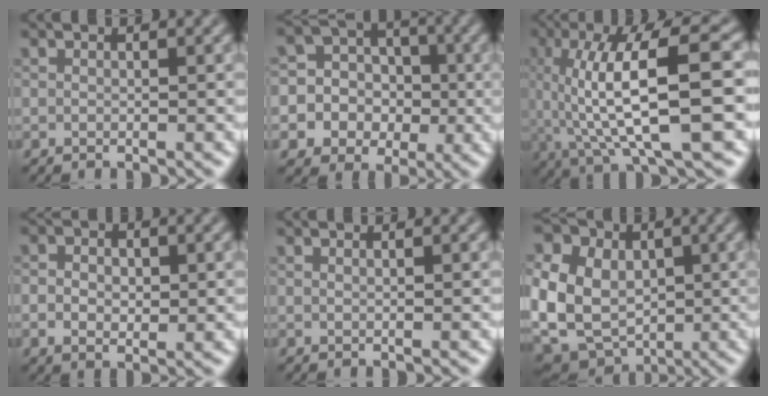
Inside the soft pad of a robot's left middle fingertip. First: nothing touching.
{"total": 9.5, "force": [-1.4, 9.2, 2.1], "torque": [-0.057, 0.006, -0.045]}
{"total": 10.7, "force": [0.1, 2.9, 10.3], "torque": [-0.163, 0.001, 0.001]}
{"total": 3.1, "force": [-0.1, 2.2, 2.3], "torque": [-0.043, -0.010, -0.010]}
{"total": 0.8, "force": [0.5, 0.4, 0.5], "torque": [-0.009, -0.010, -0.001]}
{"total": 13.0, "force": [1.6, 10.6, 7.4], "torque": [-0.171, 0.011, 0.006]}